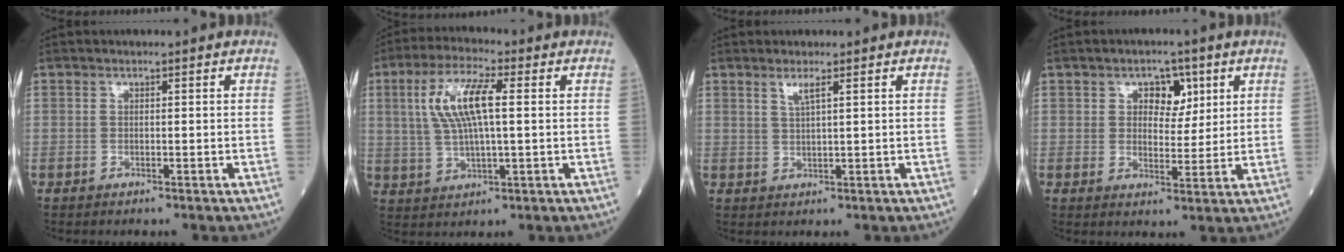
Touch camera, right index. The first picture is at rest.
{"total": 9.5, "force": [1.9, 2.1, 9.1], "torque": [-0.193, 0.014, 0.039]}
{"total": 2.0, "force": [1.2, -0.1, 1.6], "torque": [-0.038, -0.002, 0.024]}
{"total": 5.0, "force": [2.1, 3.1, 3.3], "torque": [-0.041, 0.010, 0.032]}